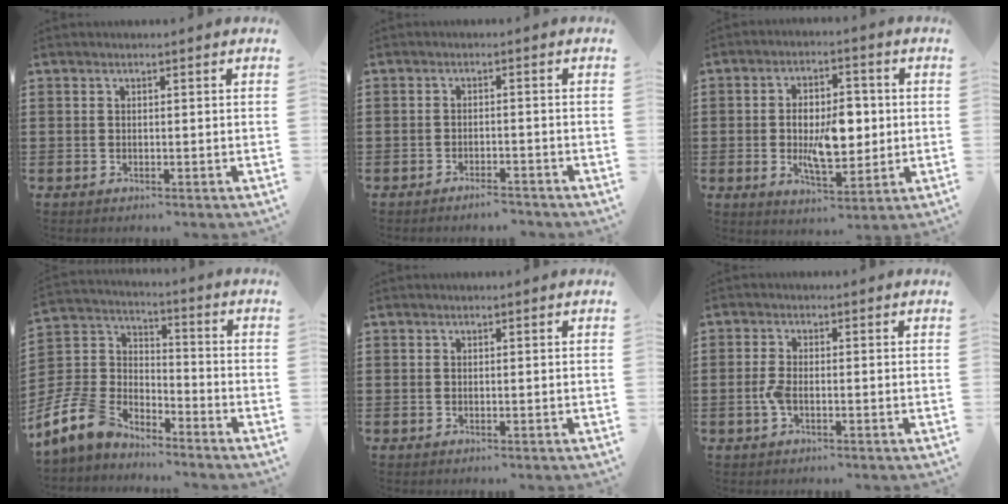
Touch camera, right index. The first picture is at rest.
{"total": 2.1, "force": [-2.0, 0.2, 0.4], "torque": [-0.011, 0.002, -0.041]}
{"total": 8.5, "force": [-0.3, 4.3, 7.3], "torque": [-0.121, -0.003, -0.012]}
{"total": 7.6, "force": [-5.9, 4.0, 2.5], "torque": [-0.096, 0.002, -0.128]}
{"total": 0.0}
{"total": 2.6, "force": [-0.9, 1.0, 2.2], "torque": [-0.062, -0.007, -0.022]}